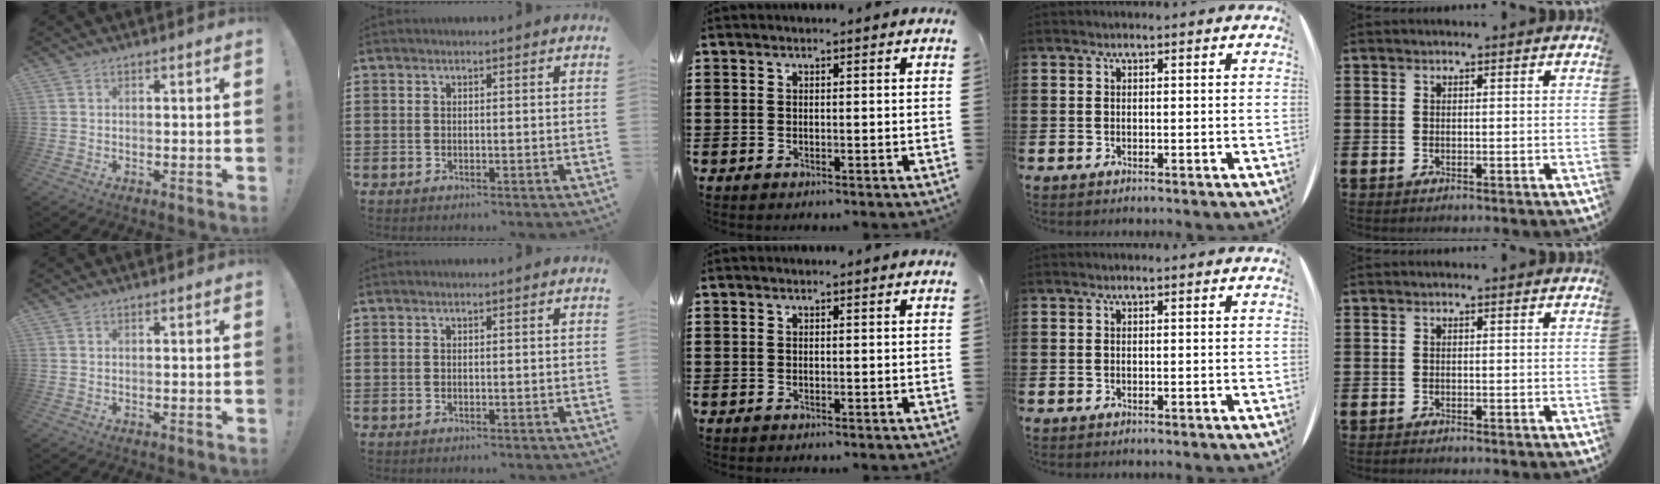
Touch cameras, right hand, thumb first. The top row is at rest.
{}